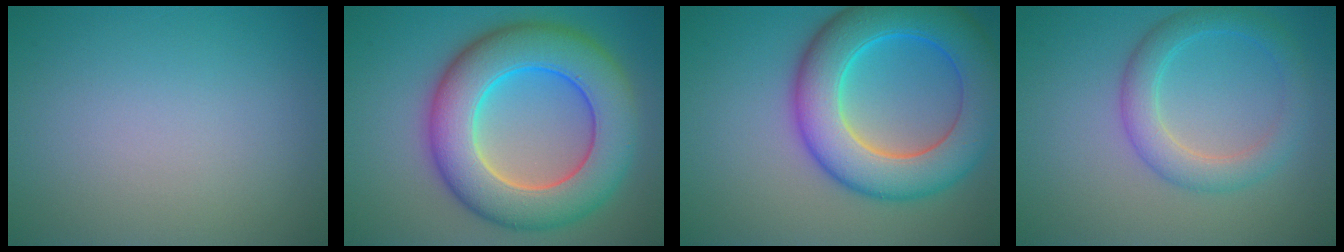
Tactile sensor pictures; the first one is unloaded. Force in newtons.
{"total": 11.2, "press": 11.2, "slide": 0.3}
{"total": 10.1, "press": 10.1, "slide": 0.1}
{"total": 3.7, "press": 3.7, "slide": 0.1}